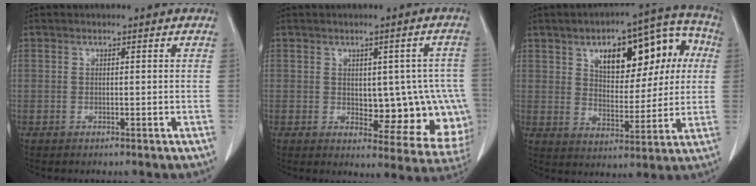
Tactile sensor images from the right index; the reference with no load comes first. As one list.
[{"total": 11.7, "force": [-1.1, 5.9, 10.1], "torque": [-0.095, 0.013, 0.005]}, {"total": 16.2, "force": [5.0, 7.5, 13.5], "torque": [-0.172, 0.044, 0.076]}]